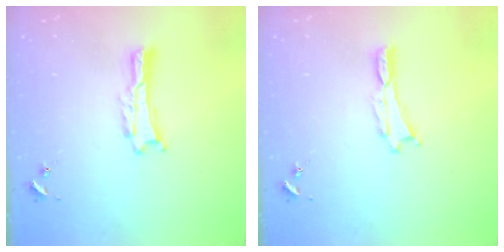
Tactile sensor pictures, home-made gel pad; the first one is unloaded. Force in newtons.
{"total": 0.0}